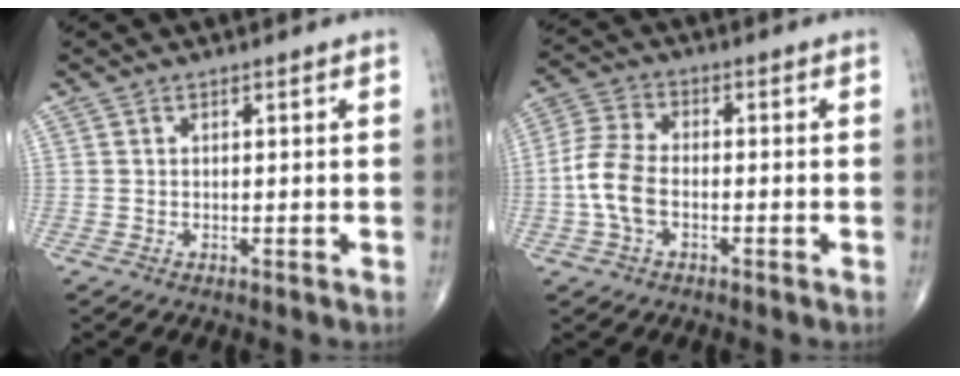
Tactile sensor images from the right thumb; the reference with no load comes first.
{"total": 8.1, "force": [-1.9, 4.9, 6.2], "torque": [-0.140, 0.021, -0.043]}